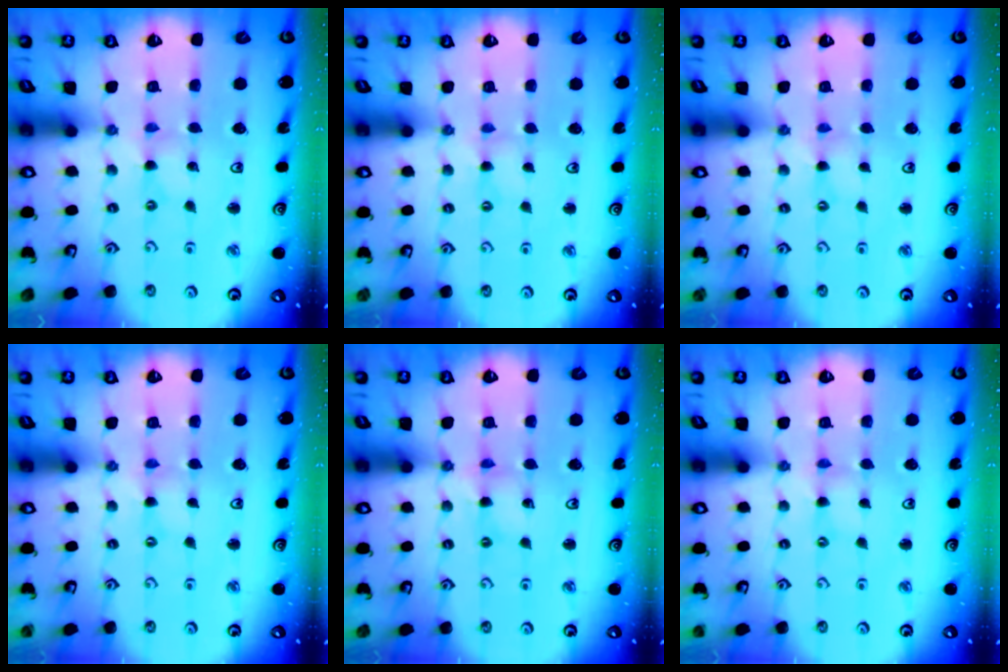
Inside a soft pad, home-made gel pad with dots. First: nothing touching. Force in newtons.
{"total": 1.3, "press": 1.3, "slide": 0.3}
{"total": 0.0}
{"total": 0.0}
{"total": 2.6, "press": 2.6, "slide": 0.4}
{"total": 0.9, "press": 0.8, "slide": 0.2}